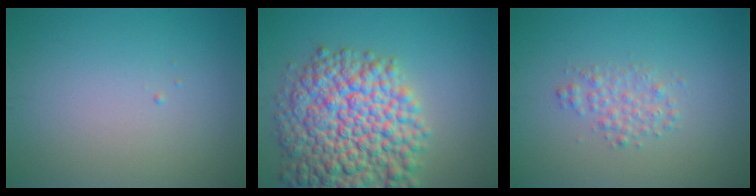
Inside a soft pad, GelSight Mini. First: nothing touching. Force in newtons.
{"total": 12.1, "press": 12.1, "slide": 0.5}
{"total": 2.0, "press": 2.0, "slide": 0.0}